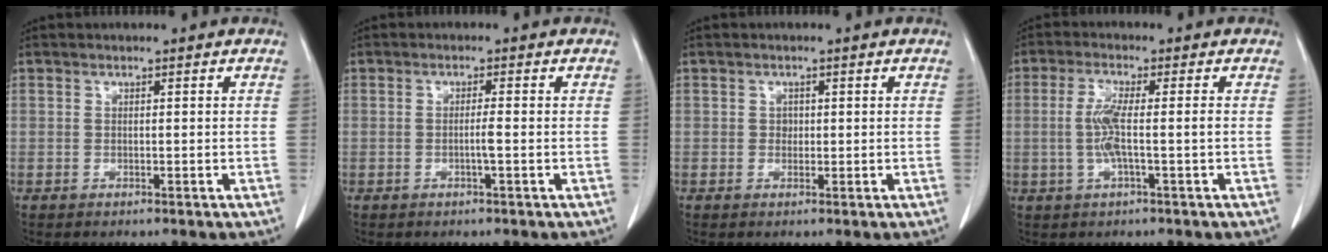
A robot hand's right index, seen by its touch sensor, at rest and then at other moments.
{"total": 1.6, "force": [-0.5, -0.3, 1.5], "torque": [-0.029, -0.001, -0.009]}
{"total": 1.0, "force": [0.1, 0.9, 0.5], "torque": [-0.005, 0.002, 0.001]}
{"total": 4.8, "force": [-0.6, 0.1, 4.8], "torque": [-0.103, 0.000, -0.012]}